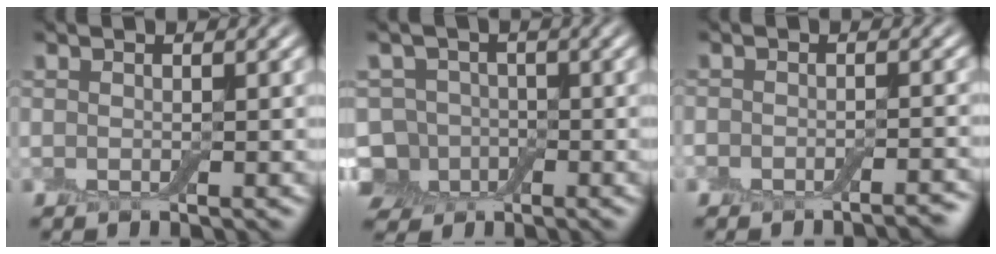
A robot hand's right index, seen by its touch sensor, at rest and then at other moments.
{"total": 4.9, "force": [-1.9, 4.1, 1.8], "torque": [-0.019, 0.010, -0.053]}
{"total": 2.5, "force": [-2.3, 0.6, 0.9], "torque": [-0.008, -0.001, -0.030]}